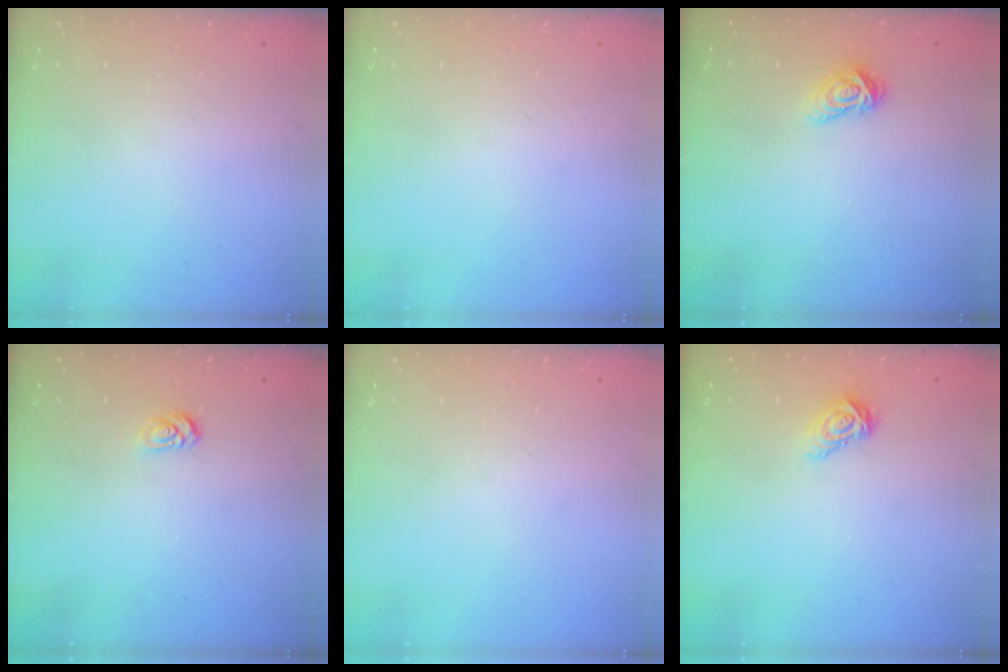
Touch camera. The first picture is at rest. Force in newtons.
{"total": 0.0}
{"total": 5.6, "press": 5.6, "slide": 0.3}
{"total": 3.3, "press": 3.3, "slide": 0.4}
{"total": 0.0}
{"total": 6.0, "press": 6.0, "slide": 0.4}